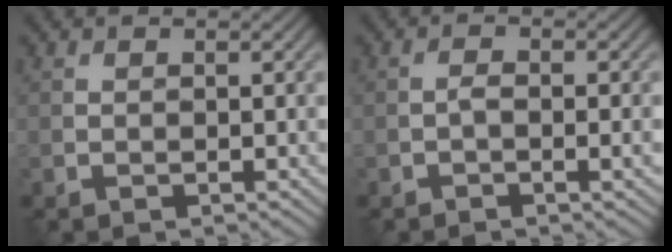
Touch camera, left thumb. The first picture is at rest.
{"total": 2.3, "force": [-0.8, 0.7, 2.1], "torque": [-0.040, 0.001, -0.018]}